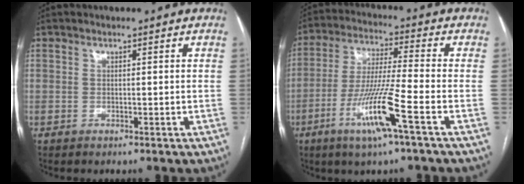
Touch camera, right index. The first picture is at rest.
{"total": 11.9, "force": [-5.2, -0.6, 10.6], "torque": [-0.211, -0.016, -0.103]}